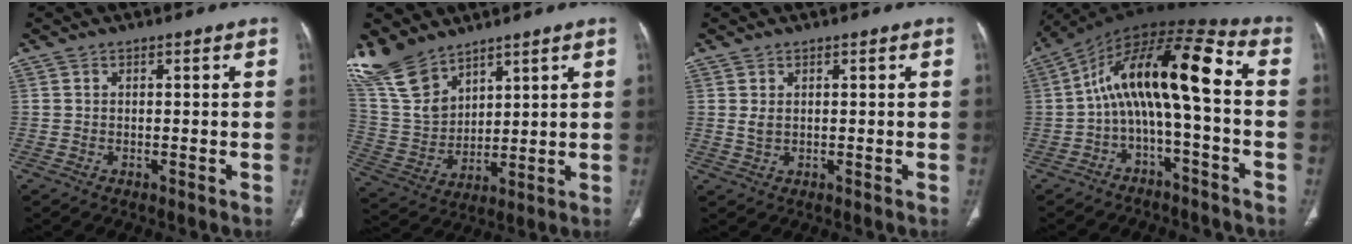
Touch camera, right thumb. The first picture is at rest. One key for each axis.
{"total": 14.2, "fx": 11.1, "fy": 7.0, "fz": 5.4, "tx": -0.096, "ty": -0.040, "tz": 0.243}
{"total": 1.5, "fx": 0.5, "fy": 1.0, "fz": 1.0, "tx": -0.020, "ty": 0.000, "tz": 0.016}
{"total": 15.4, "fx": -1.5, "fy": 4.8, "fz": 14.5, "tx": -0.245, "ty": 0.084, "tz": -0.034}